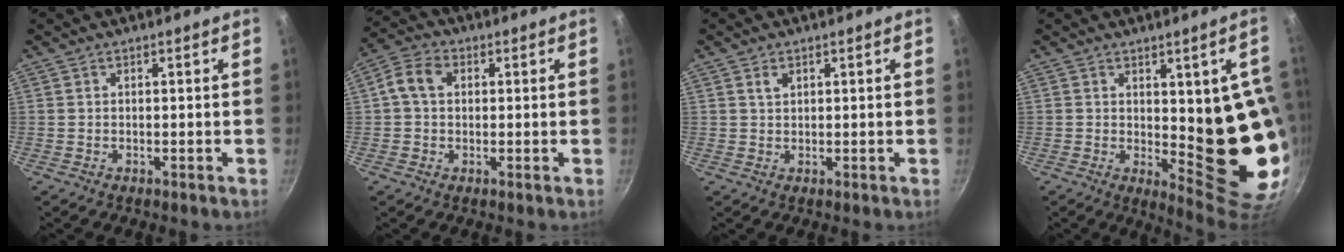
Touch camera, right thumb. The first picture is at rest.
{"total": 5.8, "force": [0.9, 4.5, 3.5], "torque": [-0.056, 0.015, 0.002]}
{"total": 1.6, "force": [0.8, 1.1, 0.9], "torque": [-0.010, 0.000, 0.014]}
{"total": 15.1, "force": [0.5, 5.5, 14.1], "torque": [-0.134, -0.034, 0.019]}